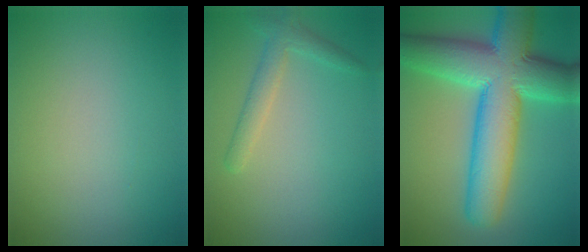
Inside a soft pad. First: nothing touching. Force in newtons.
{"total": 2.2, "press": 2.2, "slide": 0.1}
{"total": 12.6, "press": 12.6, "slide": 0.4}